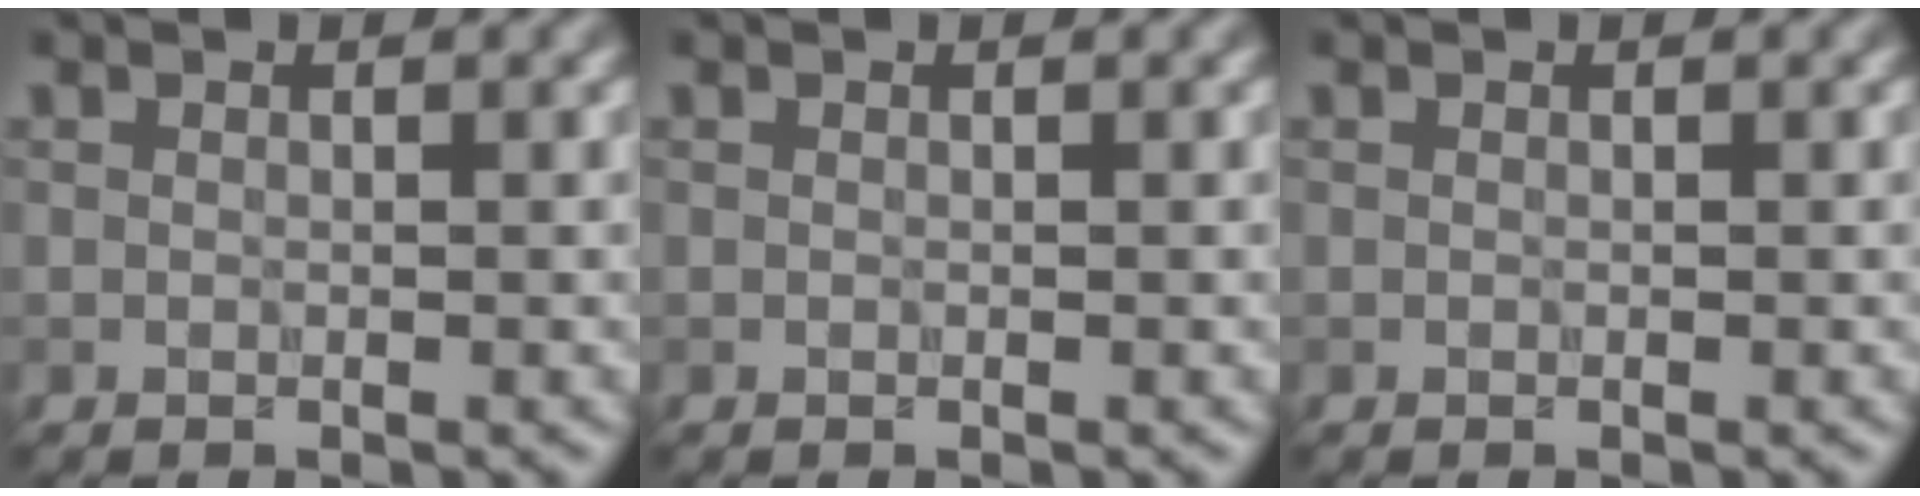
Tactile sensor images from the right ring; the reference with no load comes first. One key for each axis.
{"total": 0.0}
{"total": 0.0}